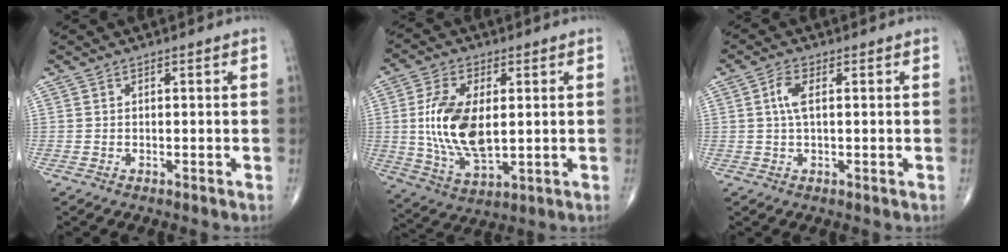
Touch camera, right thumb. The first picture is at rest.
{"total": 14.3, "force": [1.1, 7.3, 12.2], "torque": [-0.236, -0.013, 0.028]}
{"total": 3.6, "force": [0.6, 1.4, 3.2], "torque": [-0.078, 0.005, 0.009]}